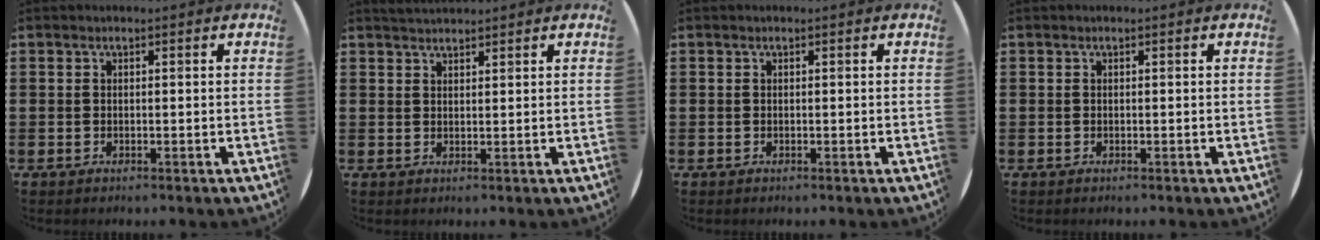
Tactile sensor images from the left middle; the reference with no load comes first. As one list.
[{"total": 1.8, "force": [1.8, 0.3, 0.1], "torque": [-0.004, 0.004, 0.034]}, {"total": 0.0}, {"total": 0.0}]